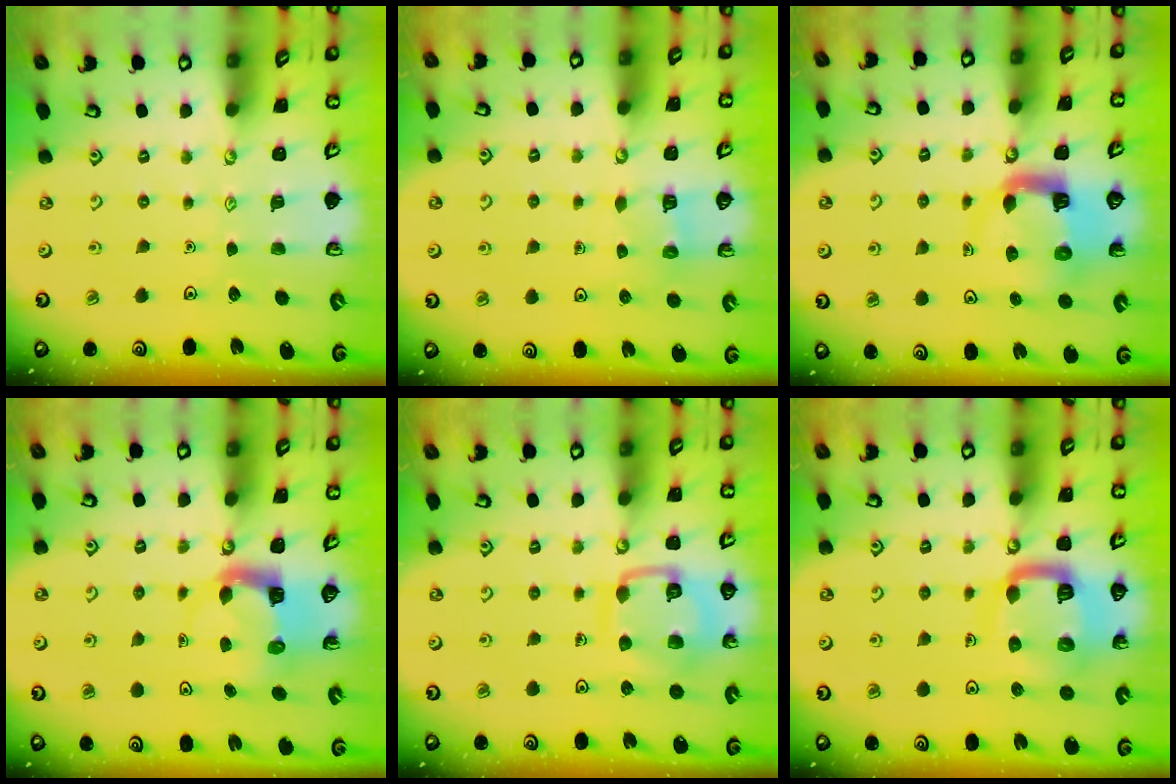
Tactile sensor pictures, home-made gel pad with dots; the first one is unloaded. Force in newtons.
{"total": 5.1, "press": 5.1, "slide": 0.3}
{"total": 6.4, "press": 6.4, "slide": 0.7}
{"total": 3.9, "press": 3.9, "slide": 0.3}
{"total": 11.9, "press": 11.8, "slide": 1.0}
{"total": 13.5, "press": 13.4, "slide": 1.5}